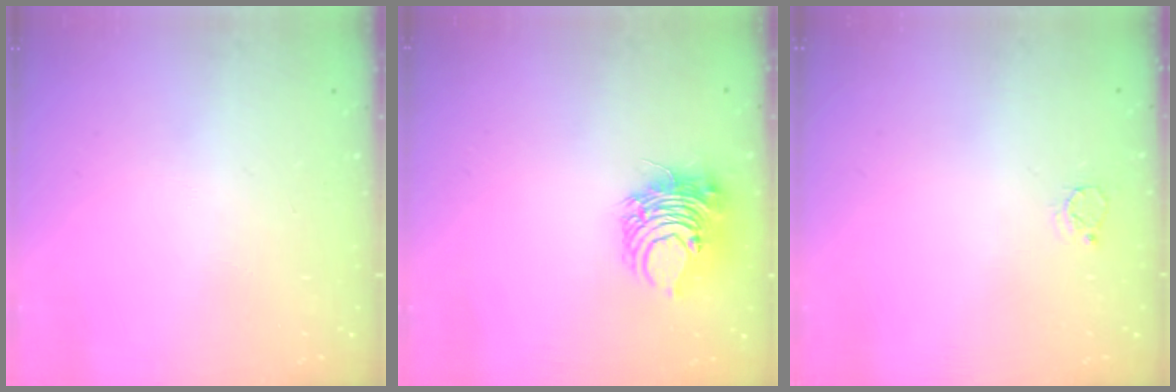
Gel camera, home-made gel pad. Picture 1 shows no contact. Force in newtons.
{"total": 9.1, "press": 9.1, "slide": 0.4}
{"total": 3.1, "press": 3.1, "slide": 0.1}